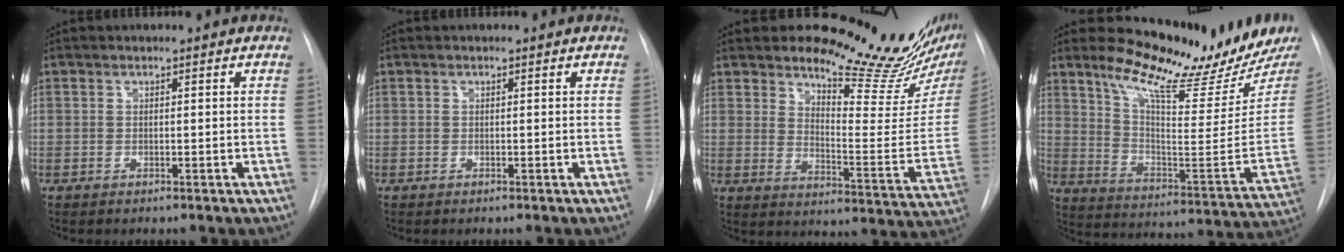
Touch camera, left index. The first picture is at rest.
{"total": 0.0}
{"total": 18.0, "force": [16.2, 1.9, 7.5], "torque": [-0.101, -0.107, 0.209]}
{"total": 20.9, "force": [17.7, 1.9, 11.0], "torque": [-0.176, -0.076, 0.254]}